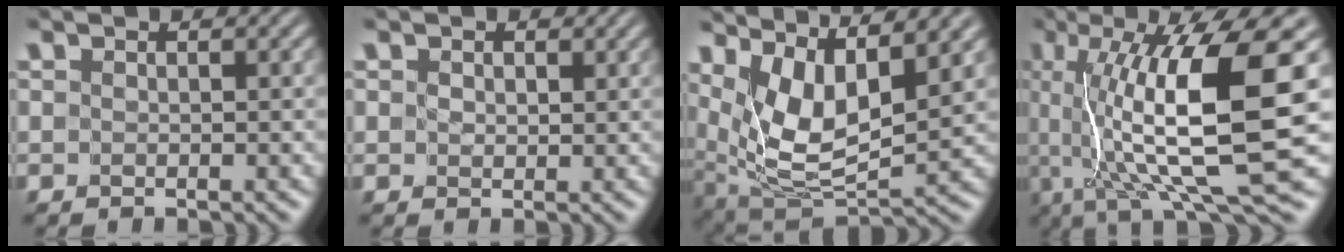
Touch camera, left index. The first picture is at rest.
{"total": 1.2, "force": [0.5, 1.0, 0.3], "torque": [-0.005, -0.001, 0.008]}
{"total": 8.5, "force": [4.1, 2.9, 6.8], "torque": [-0.134, 0.001, 0.082]}
{"total": 13.7, "force": [1.5, 3.2, 13.2], "torque": [-0.216, 0.005, 0.034]}